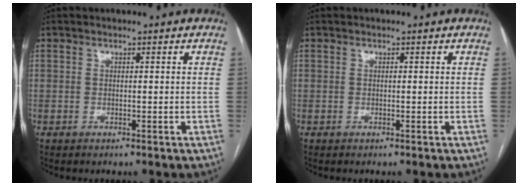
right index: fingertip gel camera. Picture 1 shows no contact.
{"total": 0.0}